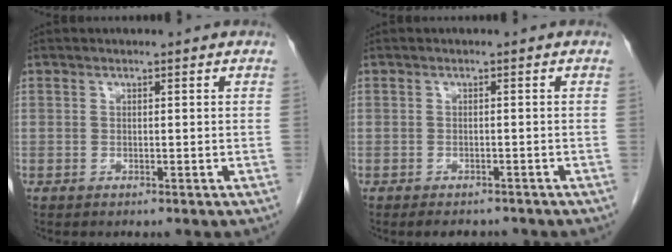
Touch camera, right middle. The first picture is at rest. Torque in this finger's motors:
{"motor_torque": [0.46, -0.31, 0.02, 0.02]}